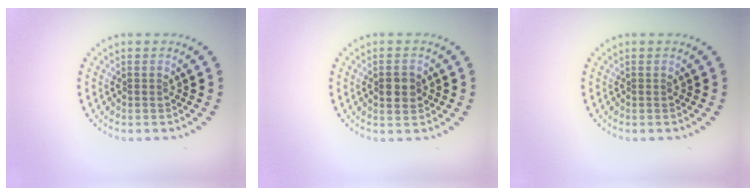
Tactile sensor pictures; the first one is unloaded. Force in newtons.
{"total": 2.7, "press": 2.7, "slide": 0.1}
{"total": 0.0}